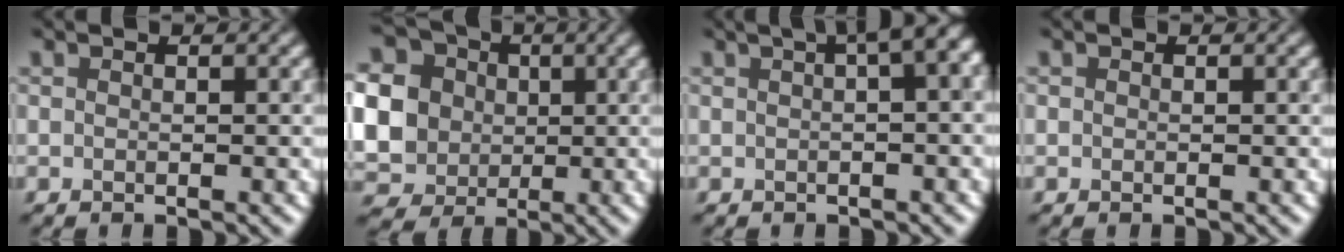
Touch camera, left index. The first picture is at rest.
{"total": 14.0, "force": [0.8, 13.0, 5.2], "torque": [-0.175, 0.007, -0.004]}
{"total": 5.9, "force": [1.9, 1.8, 5.2], "torque": [-0.041, 0.030, 0.027]}
{"total": 0.0}